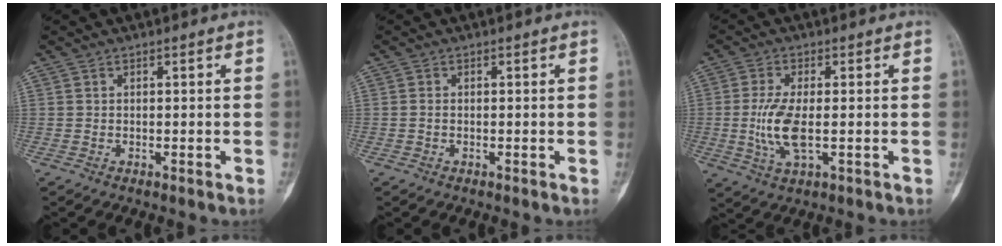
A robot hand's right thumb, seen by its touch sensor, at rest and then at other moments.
{"total": 0.6, "force": [-0.2, 0.4, 0.4], "torque": [-0.010, 0.001, -0.005]}
{"total": 8.0, "force": [-0.7, 3.1, 7.3], "torque": [-0.166, -0.010, -0.013]}